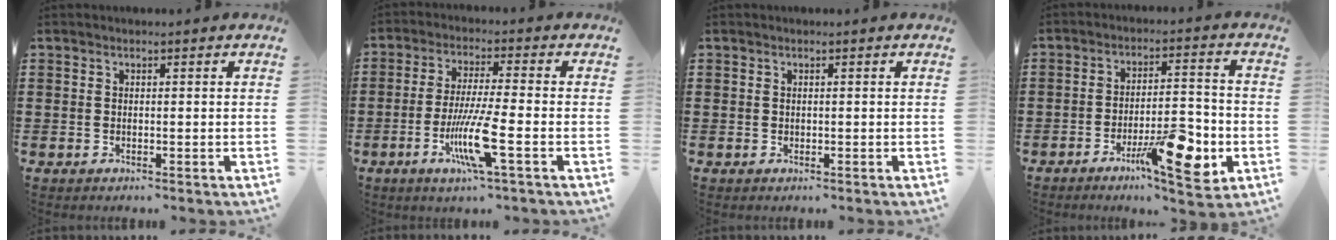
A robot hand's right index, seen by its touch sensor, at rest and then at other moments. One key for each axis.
{"total": 9.2, "fx": -3.5, "fy": 0.8, "fz": 8.5, "tx": -0.172, "ty": -0.016, "tz": -0.067}
{"total": 0.0}
{"total": 10.9, "fx": -5.1, "fy": 2.9, "fz": 9.1, "tx": -0.143, "ty": 0.006, "tz": -0.082}